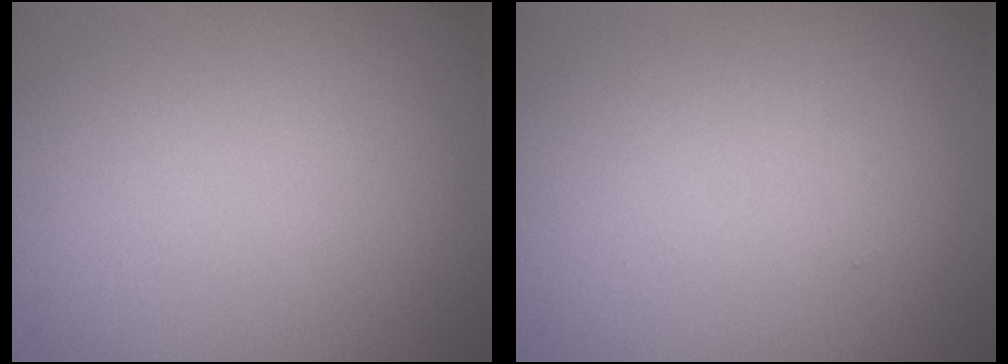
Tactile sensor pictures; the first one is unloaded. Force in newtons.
{"total": 0.0}